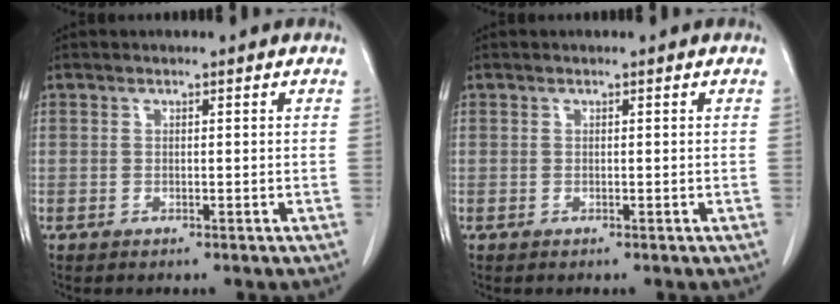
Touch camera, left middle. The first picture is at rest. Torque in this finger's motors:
{"motor_torque": [-0.03, 0.01, 0.01, 0.00]}